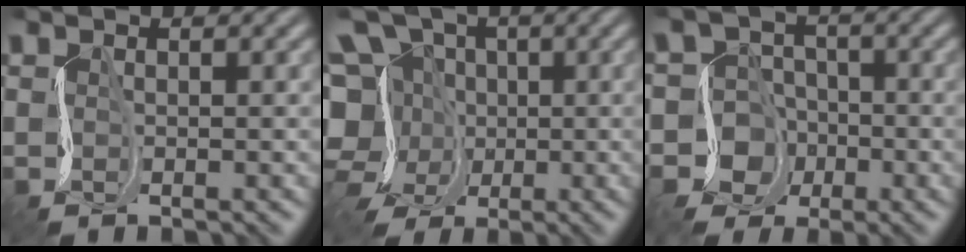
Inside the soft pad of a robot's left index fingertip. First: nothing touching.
{"total": 9.9, "force": [-5.2, 7.8, 3.1], "torque": [-0.054, -0.010, -0.113]}
{"total": 5.5, "force": [-4.0, 3.7, 0.6], "torque": [0.024, -0.010, -0.087]}